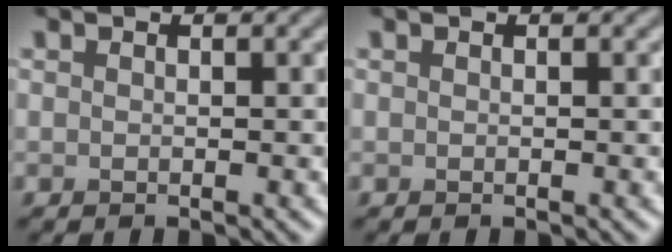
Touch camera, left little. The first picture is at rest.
{"total": 0.0}